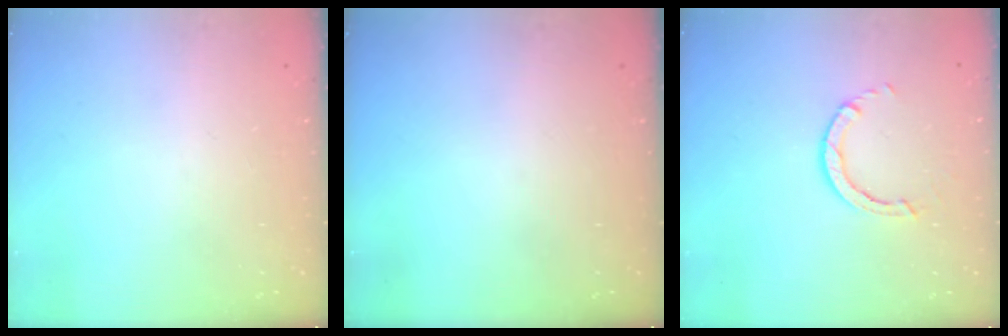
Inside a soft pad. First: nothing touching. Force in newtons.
{"total": 0.0}
{"total": 2.6, "press": 2.6, "slide": 0.3}